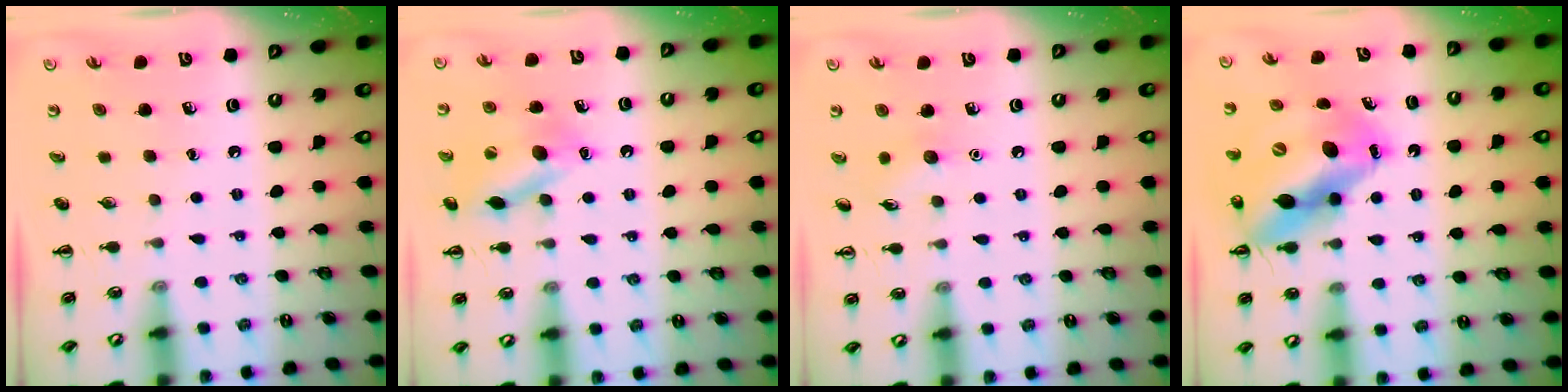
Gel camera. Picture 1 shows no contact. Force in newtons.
{"total": 13.2, "press": 13.0, "slide": 2.3}
{"total": 5.1, "press": 4.9, "slide": 1.4}
{"total": 15.9, "press": 15.1, "slide": 4.7}